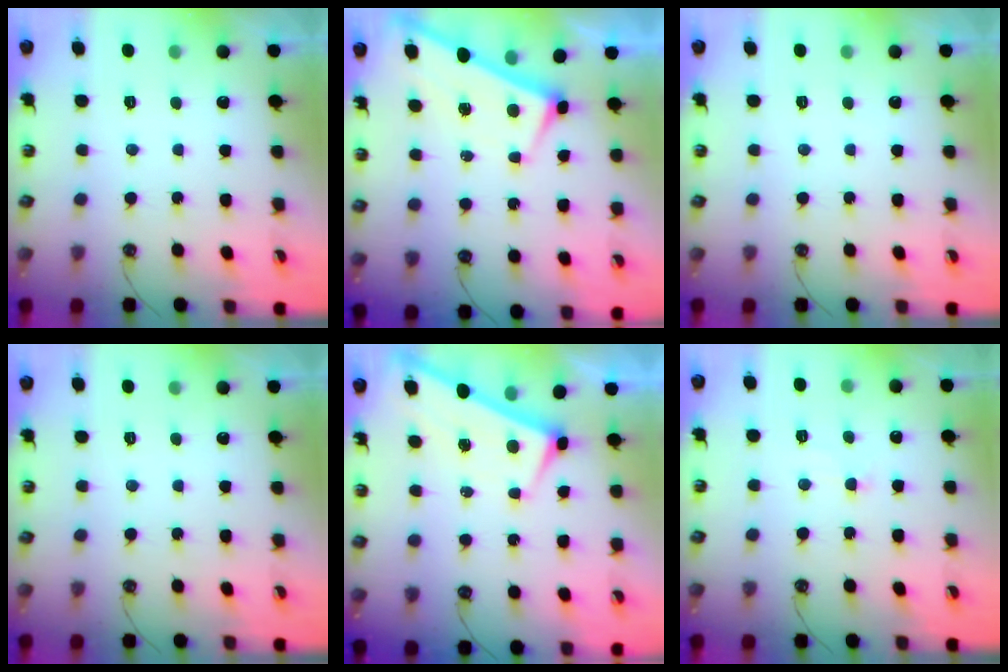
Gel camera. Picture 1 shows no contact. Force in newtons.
{"total": 2.9, "press": 2.9, "slide": 0.1}
{"total": 0.0}
{"total": 0.0}
{"total": 1.7, "press": 1.7, "slide": 0.1}
{"total": 3.3, "press": 3.3, "slide": 0.6}